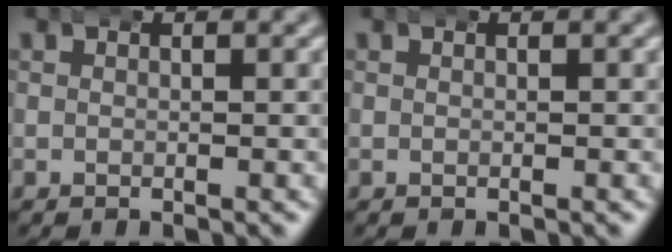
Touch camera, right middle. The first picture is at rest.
{"total": 0.0}